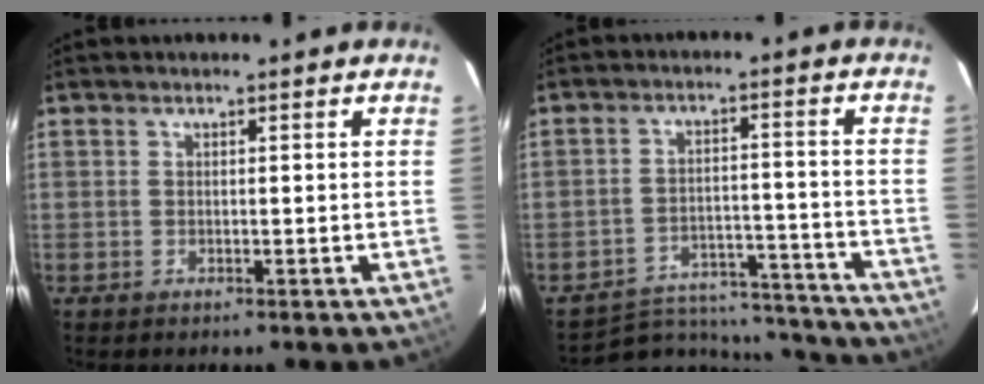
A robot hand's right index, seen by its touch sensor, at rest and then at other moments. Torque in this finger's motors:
{"motor_torque": [-0.09, -0.13, -0.21, -0.07]}